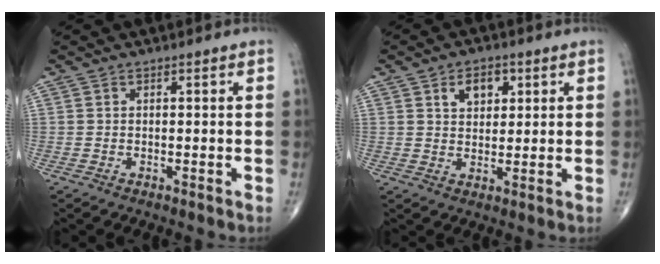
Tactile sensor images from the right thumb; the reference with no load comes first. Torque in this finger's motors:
{"motor_torque": [-0.53, 0.37, 0.65, 0.49, 0.02]}